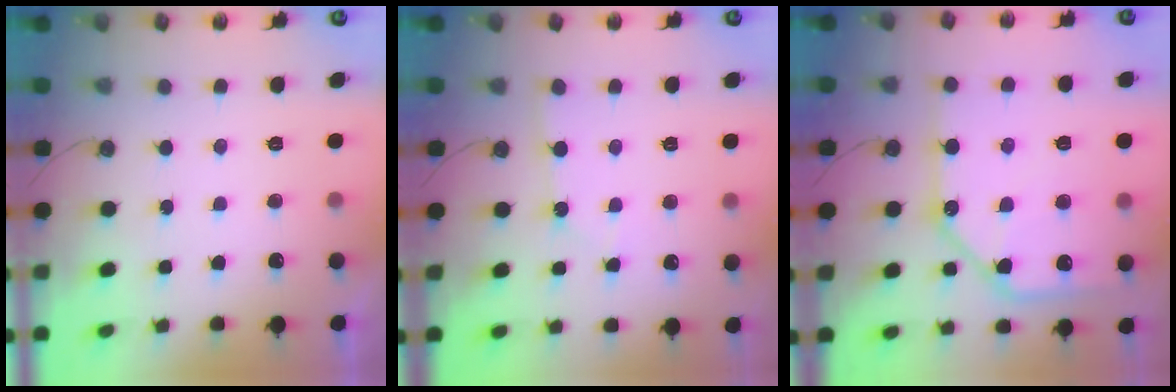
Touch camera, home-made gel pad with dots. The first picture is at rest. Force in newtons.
{"total": 1.5, "press": 1.5, "slide": 0.2}
{"total": 16.5, "press": 16.4, "slide": 1.7}